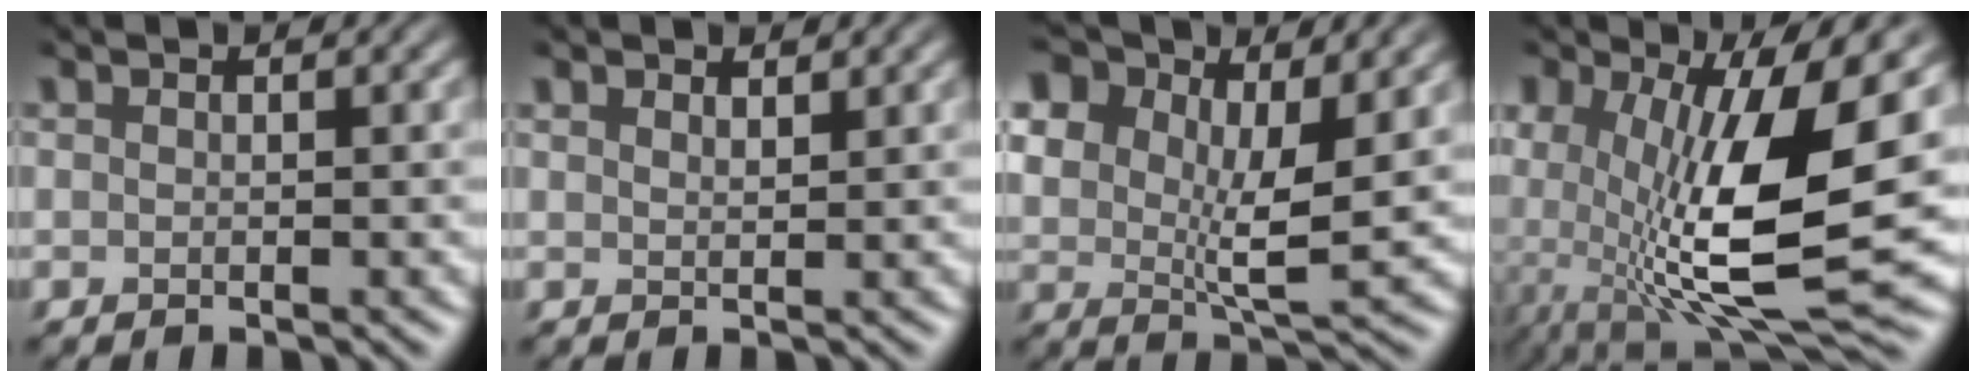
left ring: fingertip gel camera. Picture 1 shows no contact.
{"total": 1.2, "force": [1.1, 0.4, 0.4], "torque": [-0.010, 0.000, 0.020]}
{"total": 10.0, "force": [4.0, 5.7, 7.2], "torque": [-0.139, -0.005, 0.077]}
{"total": 12.3, "force": [-0.9, 4.7, 11.4], "torque": [-0.217, -0.033, -0.009]}